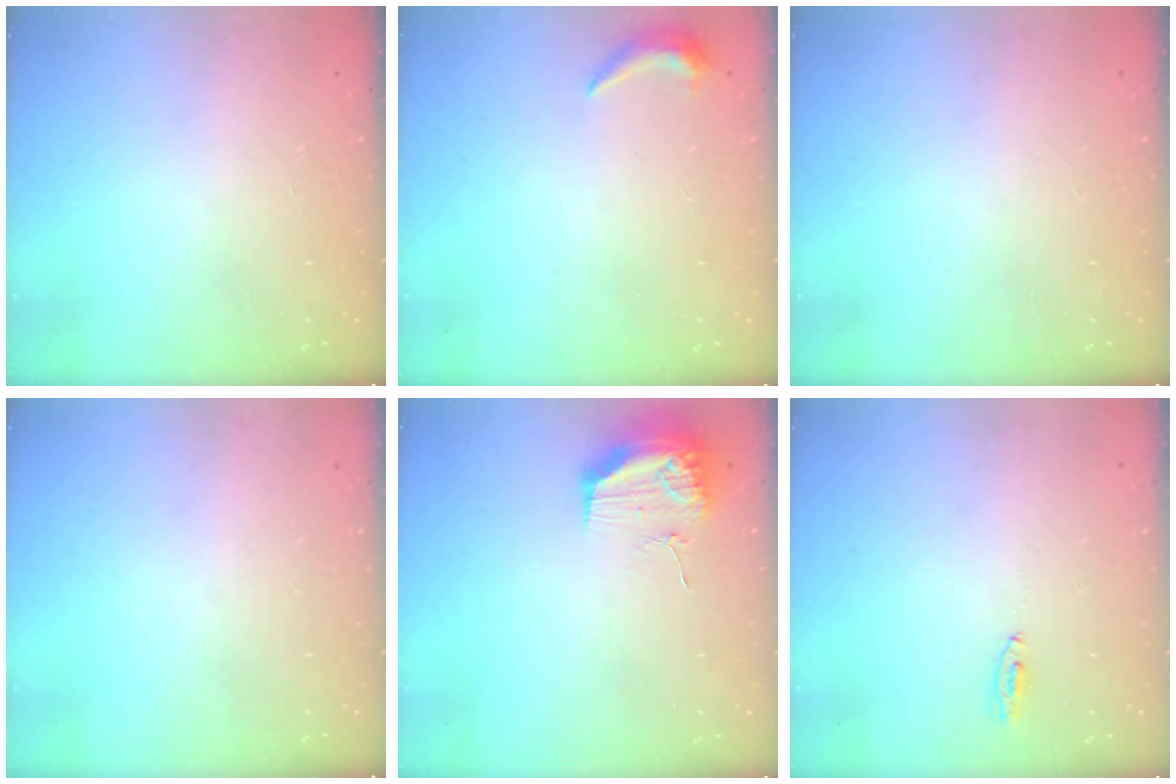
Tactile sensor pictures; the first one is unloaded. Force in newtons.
{"total": 5.1, "press": 5.1, "slide": 0.8}
{"total": 1.0, "press": 0.1, "slide": 1.0}
{"total": 0.0}
{"total": 19.9, "press": 14.6, "slide": 13.6}
{"total": 3.3, "press": 3.0, "slide": 1.5}